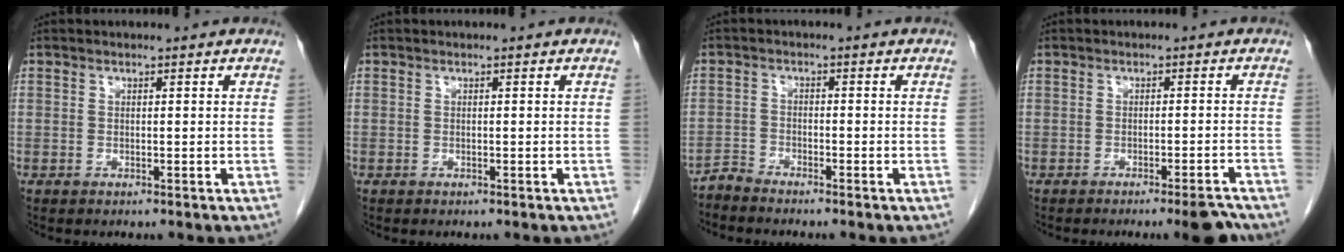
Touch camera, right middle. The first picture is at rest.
{"total": 0.0}
{"total": 2.2, "force": [-2.2, -0.2, -0.1], "torque": [0.008, -0.007, -0.044]}
{"total": 3.9, "force": [-3.2, -0.4, 2.2], "torque": [-0.018, -0.005, -0.045]}